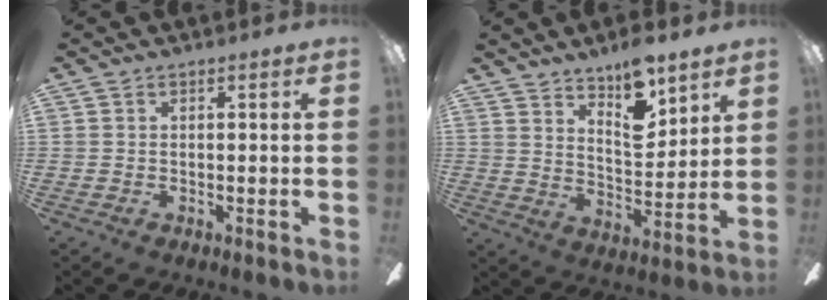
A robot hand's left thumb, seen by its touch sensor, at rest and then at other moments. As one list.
[{"total": 10.6, "force": [8.5, 3.6, 5.3], "torque": [-0.087, -0.050, 0.152]}]